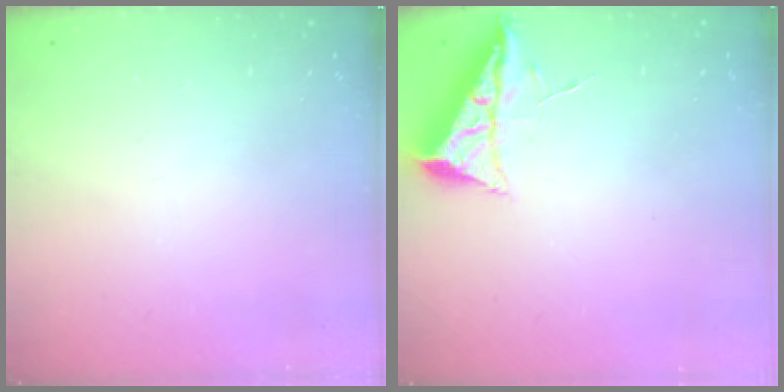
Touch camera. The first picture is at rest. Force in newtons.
{"total": 6.5, "press": 6.5, "slide": 0.8}